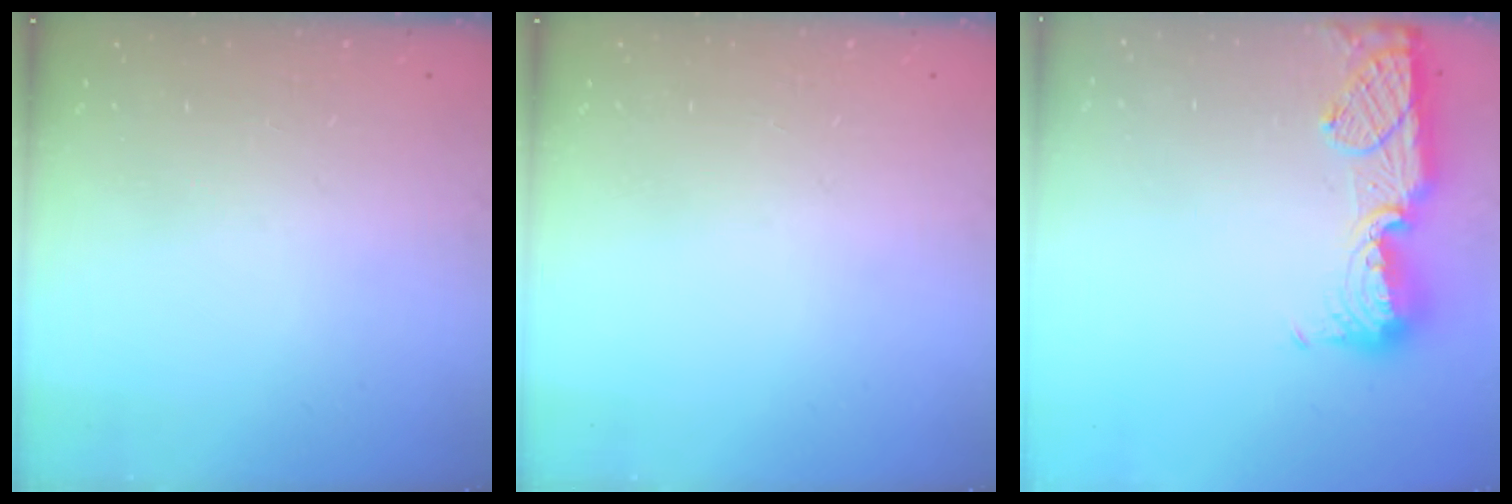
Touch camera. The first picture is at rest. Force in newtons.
{"total": 0.0}
{"total": 13.9, "press": 13.8, "slide": 1.2}